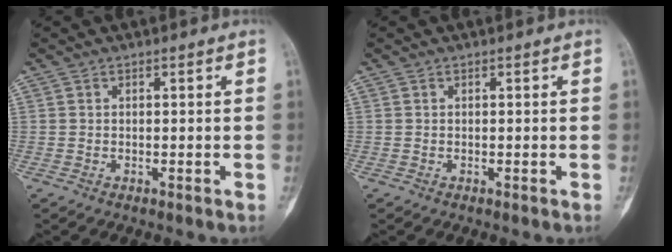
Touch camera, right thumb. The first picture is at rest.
{"total": 0.0}